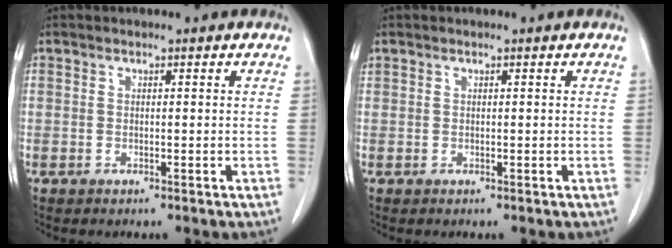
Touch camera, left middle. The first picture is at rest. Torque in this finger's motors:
{"motor_torque": [0.24, -0.20, 0.10, 0.02]}